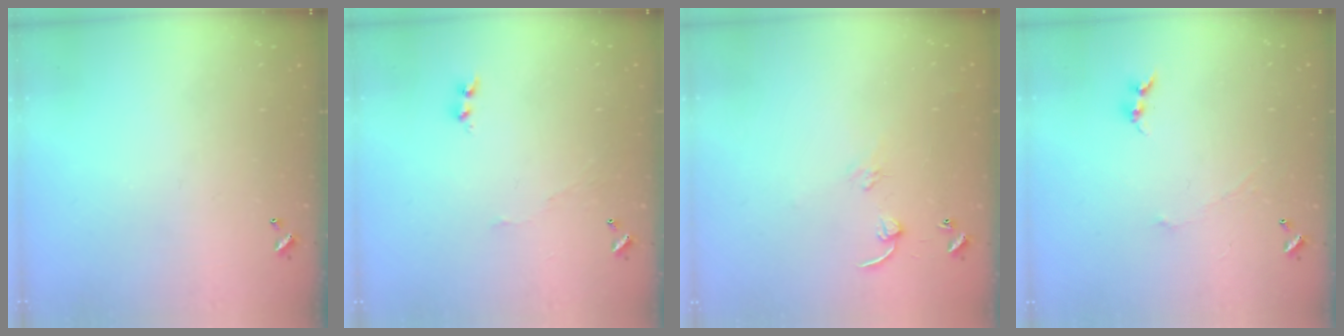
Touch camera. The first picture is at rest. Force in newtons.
{"total": 3.8, "press": 3.7, "slide": 0.6}
{"total": 5.2, "press": 5.1, "slide": 0.6}
{"total": 0.0}